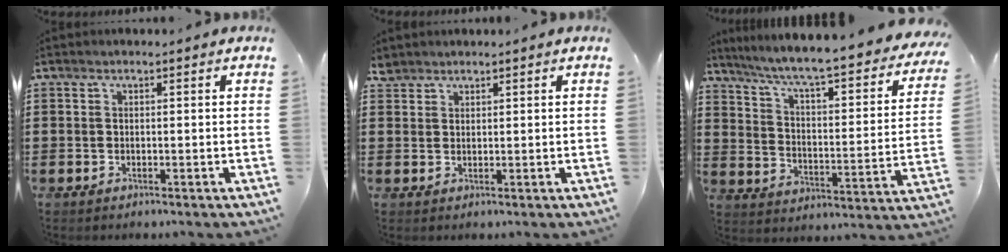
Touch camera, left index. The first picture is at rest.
{"total": 1.8, "force": [1.7, 0.6, 0.2], "torque": [-0.008, 0.003, 0.034]}
{"total": 6.1, "force": [5.0, -0.2, 3.5], "torque": [-0.091, -0.048, 0.075]}